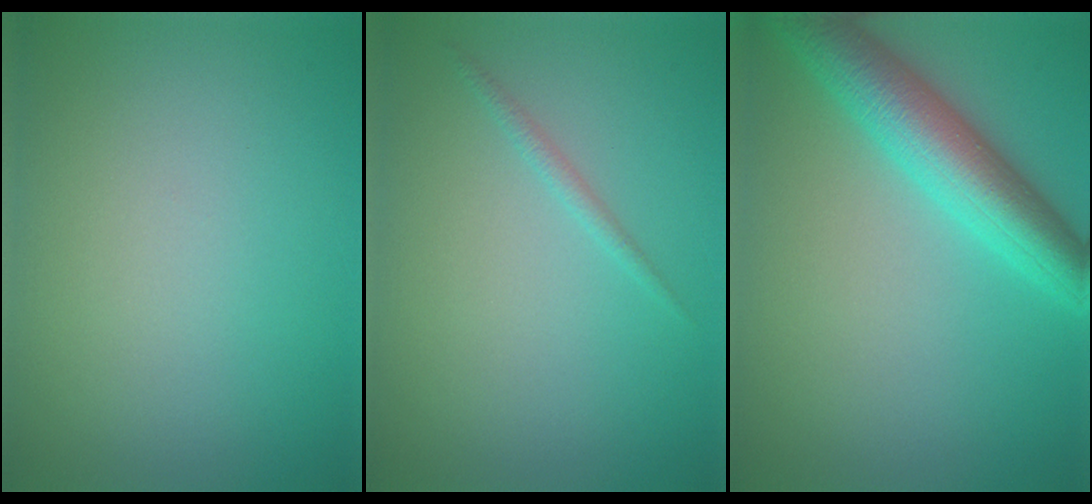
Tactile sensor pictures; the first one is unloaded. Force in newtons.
{"total": 0.8, "press": 0.8, "slide": 0.1}
{"total": 6.5, "press": 6.5, "slide": 0.2}